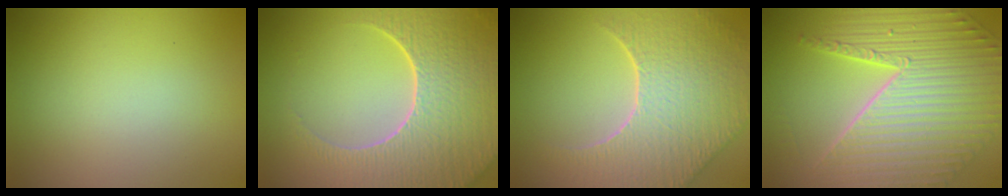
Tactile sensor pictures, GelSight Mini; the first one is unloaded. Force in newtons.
{"total": 9.2, "press": 6.5, "slide": 6.5}
{"total": 8.4, "press": 6.1, "slide": 5.9}
{"total": 11.2, "press": 7.3, "slide": 8.4}